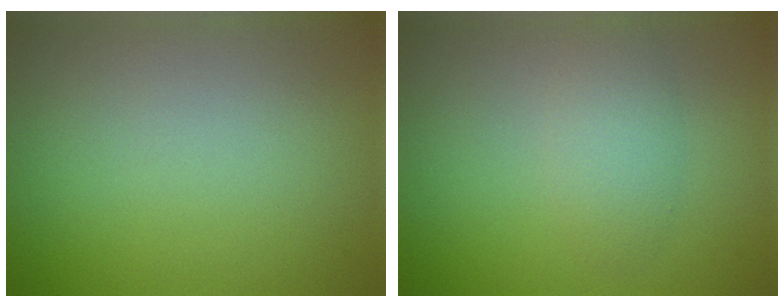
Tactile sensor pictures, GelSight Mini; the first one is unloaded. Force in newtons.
{"total": 2.6, "press": 2.6, "slide": 0.1}